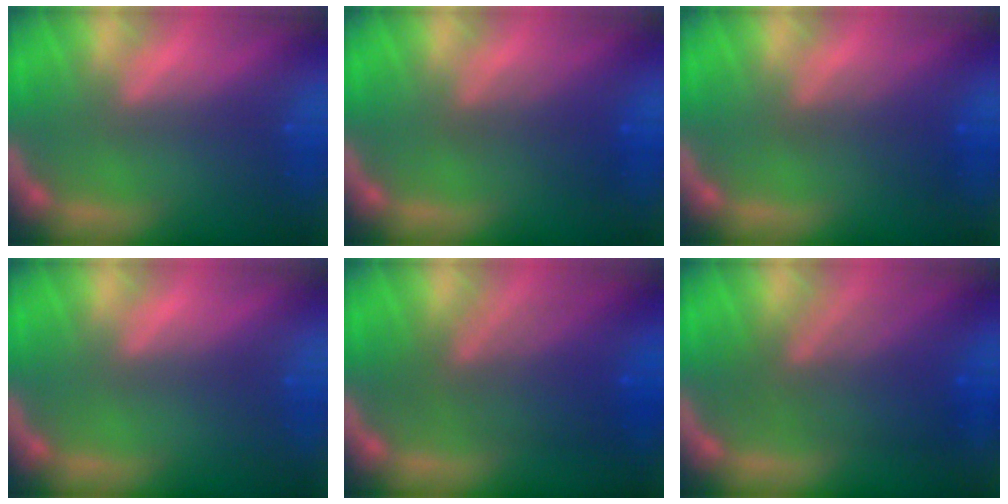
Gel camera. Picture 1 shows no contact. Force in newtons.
{"total": 2.9}
{"total": 2.9}
{"total": 0.0}
{"total": 7.0}
{"total": 7.1}